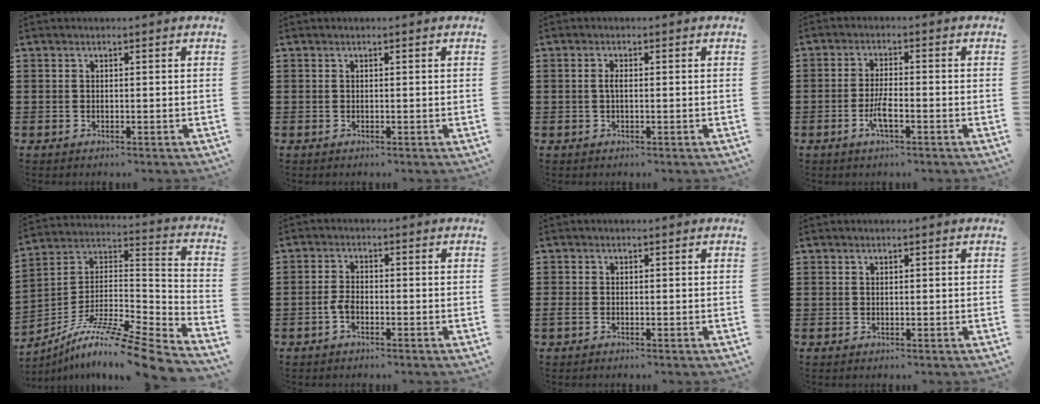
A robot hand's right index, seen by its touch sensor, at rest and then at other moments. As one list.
[{"total": 0.0}, {"total": 1.4, "force": [-0.1, 0.4, 1.3], "torque": [-0.032, -0.003, -0.005]}, {"total": 3.6, "force": [-1.6, 0.7, 3.2], "torque": [-0.066, -0.003, -0.033]}, {"total": 10.9, "force": [-8.8, 0.2, 6.4], "torque": [-0.108, 0.000, -0.171]}, {"total": 2.4, "force": [-1.2, 1.1, 1.7], "torque": [-0.050, -0.003, -0.028]}, {"total": 0.8, "force": [-0.7, 0.3, 0.4], "torque": [-0.010, -0.004, -0.013]}, {"total": 0.0}]